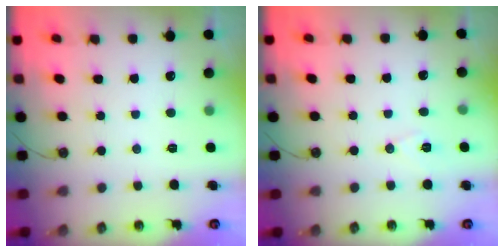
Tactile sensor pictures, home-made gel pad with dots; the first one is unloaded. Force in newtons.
{"total": 7.5, "press": 6.1, "slide": 4.4}